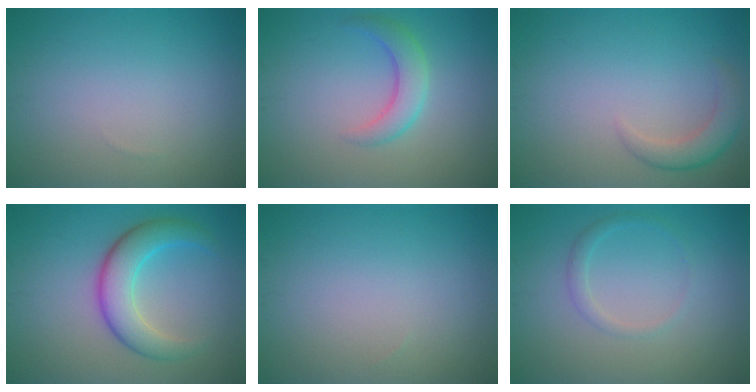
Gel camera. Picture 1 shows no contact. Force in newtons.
{"total": 2.9, "press": 2.9, "slide": 0.1}
{"total": 2.6, "press": 2.6, "slide": 0.3}
{"total": 5.1, "press": 5.1, "slide": 0.1}
{"total": 0.0}
{"total": 1.3, "press": 1.3, "slide": 0.0}